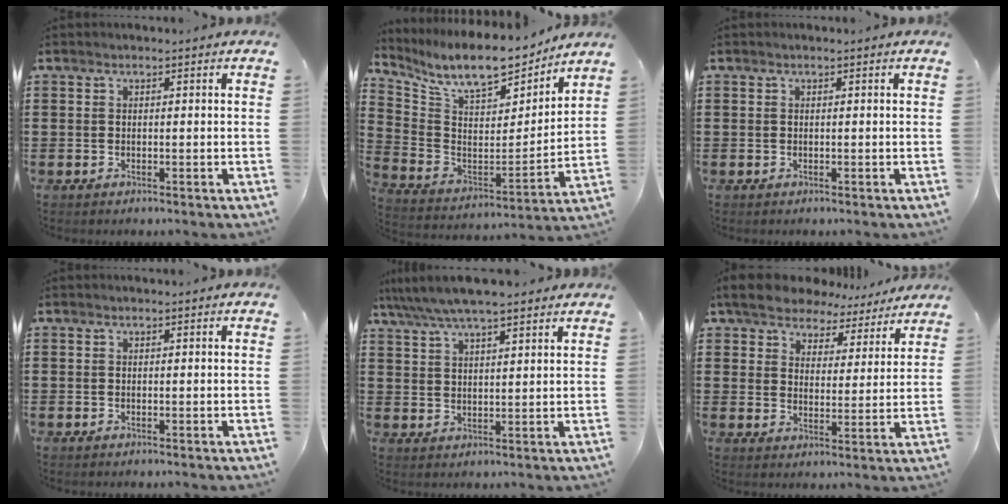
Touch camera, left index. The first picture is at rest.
{"total": 11.6, "force": [10.0, 2.2, 5.4], "torque": [-0.139, -0.063, 0.173]}
{"total": 0.0}
{"total": 0.0}
{"total": 5.7, "force": [4.8, 0.9, 2.9], "torque": [-0.070, -0.013, 0.085]}
{"total": 6.5, "force": [6.2, 1.8, 0.8], "torque": [-0.042, -0.034, 0.109]}